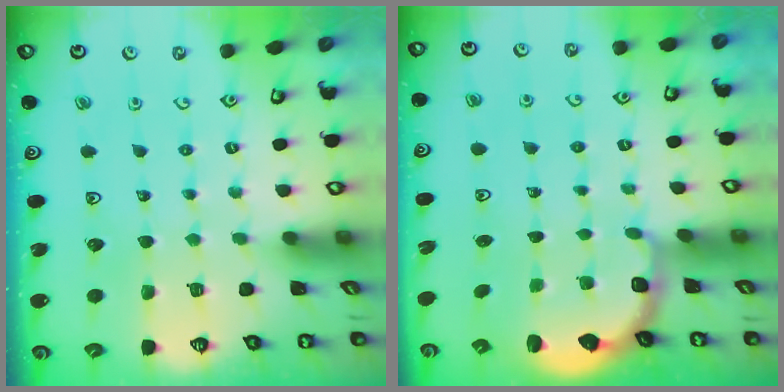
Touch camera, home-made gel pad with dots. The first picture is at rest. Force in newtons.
{"total": 2.7, "press": 2.3, "slide": 1.5}